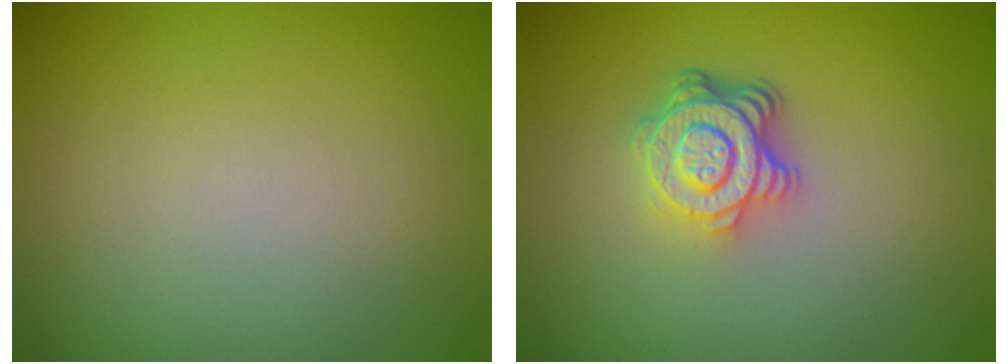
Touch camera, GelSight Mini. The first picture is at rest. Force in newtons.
{"total": 4.6, "press": 3.3, "slide": 3.2}